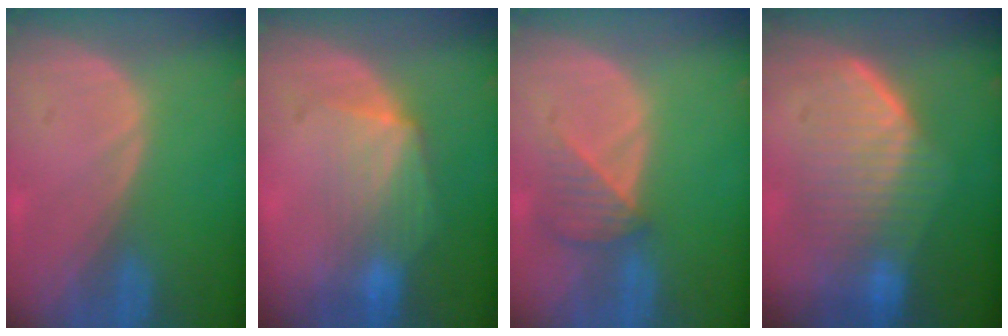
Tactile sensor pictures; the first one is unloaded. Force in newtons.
{"total": 6.9, "press": 6.3, "slide": 2.9}
{"total": 3.8, "press": 3.5, "slide": 1.4}
{"total": 7.8, "press": 7.7, "slide": 0.6}